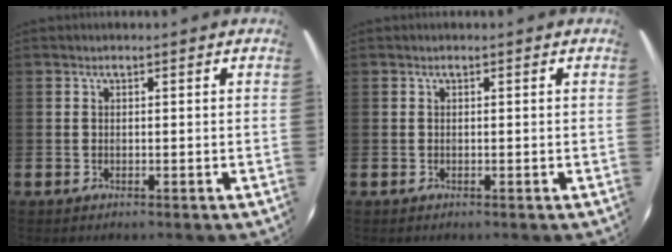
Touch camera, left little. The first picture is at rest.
{"total": 0.0}